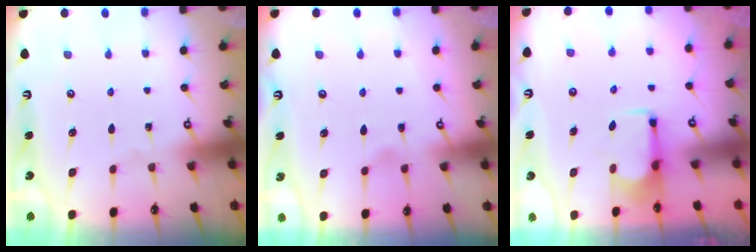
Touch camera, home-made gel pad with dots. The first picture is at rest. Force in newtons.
{"total": 1.1, "press": 0.6, "slide": 1.0}
{"total": 2.5, "press": 2.3, "slide": 0.8}